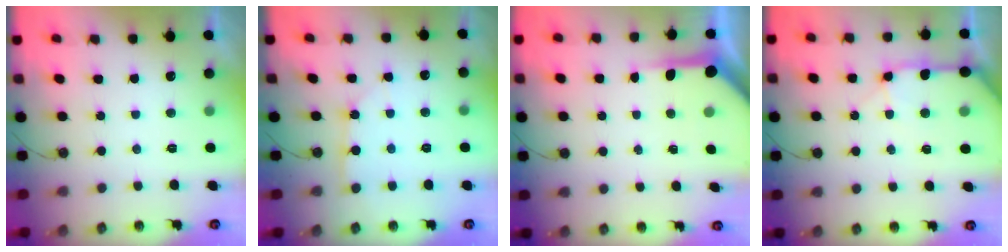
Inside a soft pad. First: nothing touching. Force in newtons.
{"total": 3.7, "press": 3.7, "slide": 0.2}
{"total": 5.6, "press": 5.6, "slide": 0.2}
{"total": 11.5, "press": 11.4, "slide": 1.7}